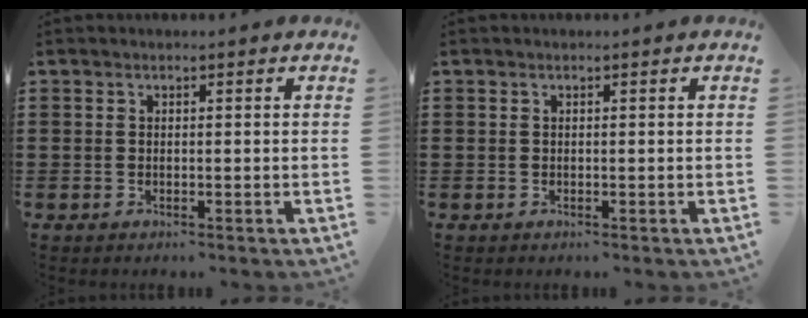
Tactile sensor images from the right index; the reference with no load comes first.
{"total": 0.0}